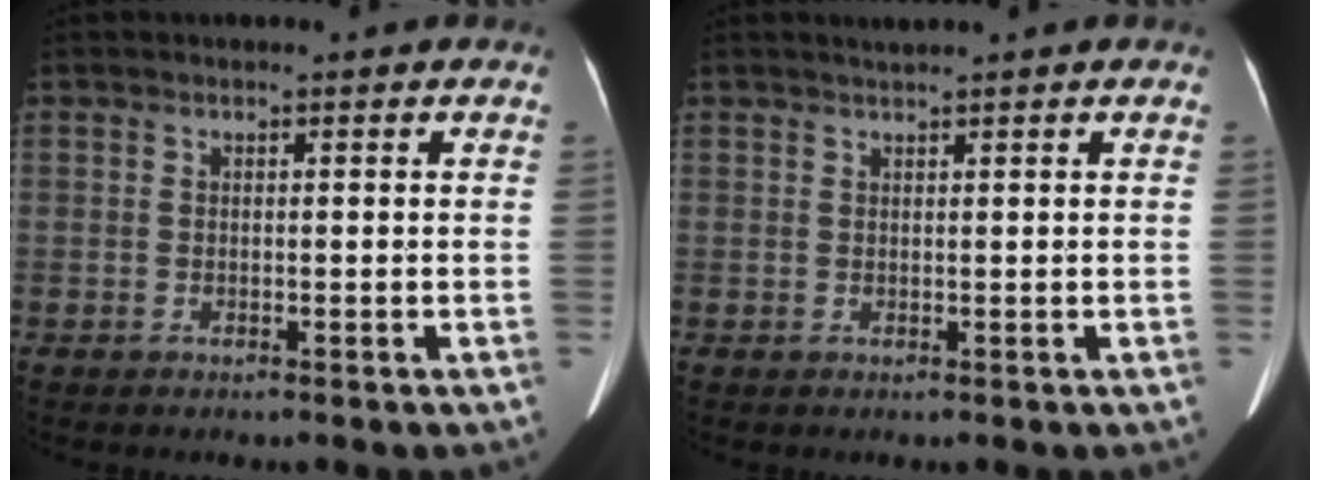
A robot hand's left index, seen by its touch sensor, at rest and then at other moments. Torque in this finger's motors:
{"motor_torque": [-0.22, -0.03, -0.05, 0.01]}